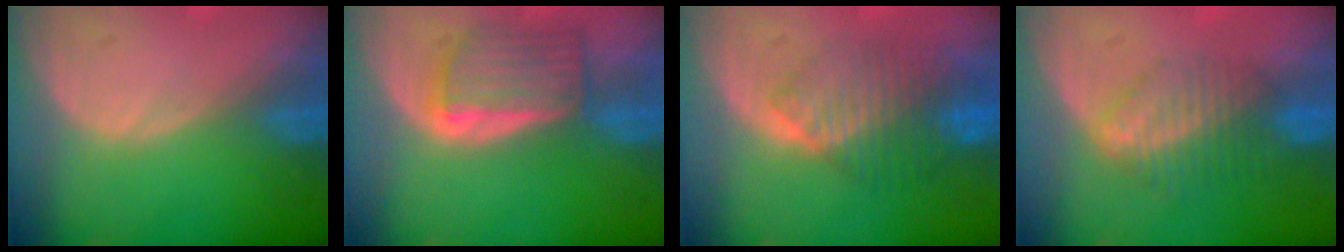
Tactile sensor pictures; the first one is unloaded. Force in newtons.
{"total": 6.0, "press": 6.0, "slide": 0.7}
{"total": 8.0, "press": 7.2, "slide": 3.3}
{"total": 6.9, "press": 5.9, "slide": 3.6}